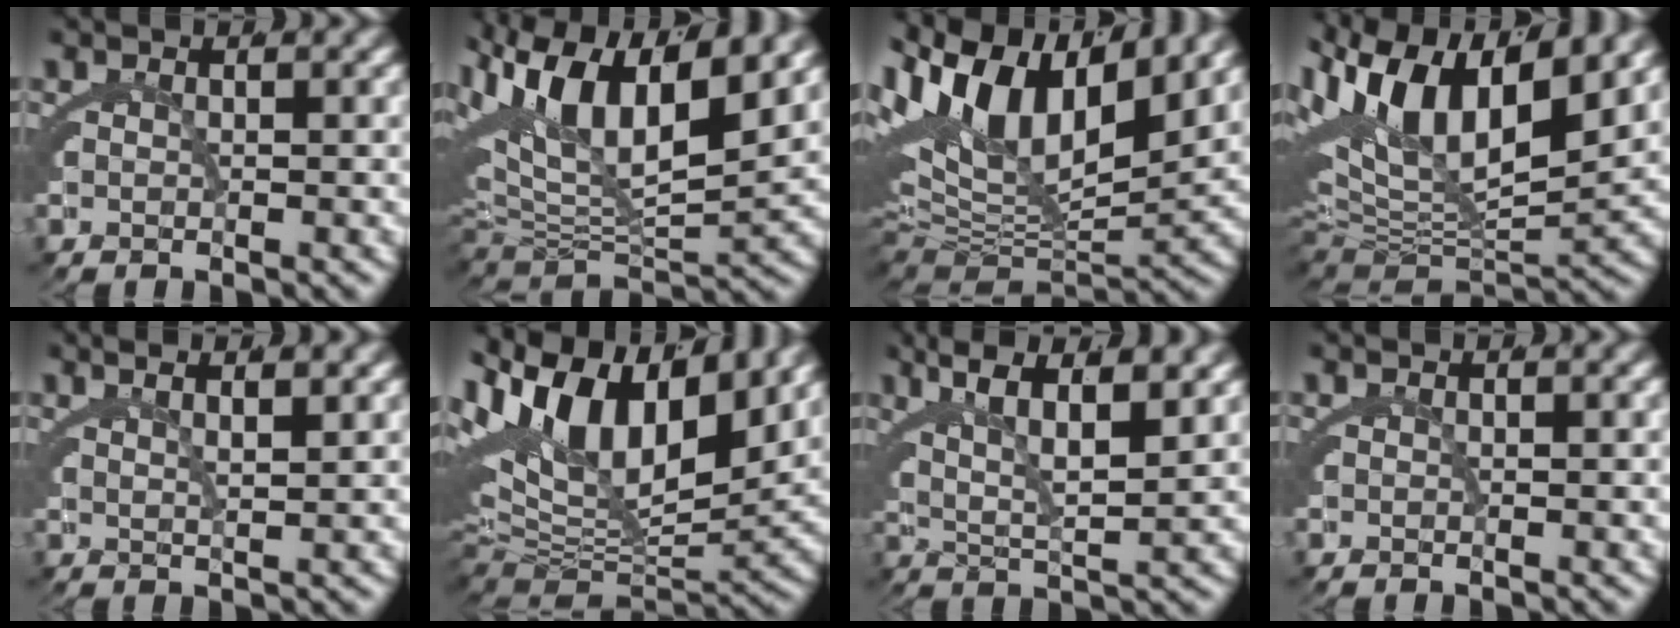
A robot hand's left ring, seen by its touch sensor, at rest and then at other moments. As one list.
[{"total": 10.8, "force": [3.5, 5.5, 8.6], "torque": [-0.168, 0.002, 0.067]}, {"total": 14.1, "force": [4.0, 7.8, 11.0], "torque": [-0.216, -0.006, 0.077]}, {"total": 14.2, "force": [3.8, 8.2, 11.0], "torque": [-0.216, -0.011, 0.073]}, {"total": 3.9, "force": [2.9, 0.5, 2.5], "torque": [-0.022, 0.020, 0.043]}, {"total": 15.6, "force": [4.3, 9.1, 12.0], "torque": [-0.231, -0.009, 0.081]}, {"total": 6.4, "force": [3.6, 1.6, 5.1], "torque": [-0.073, 0.018, 0.056]}, {"total": 0.0}]